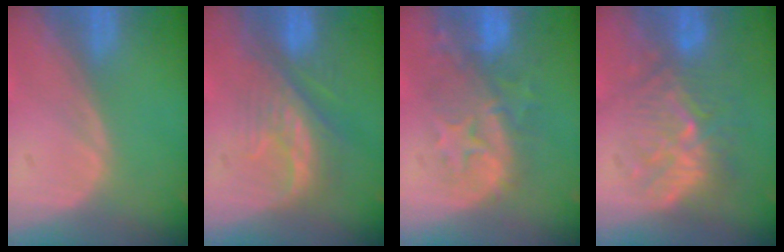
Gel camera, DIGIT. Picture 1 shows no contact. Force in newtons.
{"total": 7.9, "press": 7.1, "slide": 3.5}
{"total": 10.3, "press": 8.9, "slide": 5.1}
{"total": 9.3, "press": 8.9, "slide": 2.6}